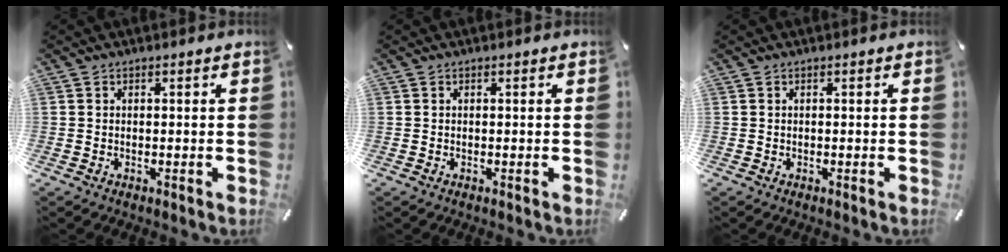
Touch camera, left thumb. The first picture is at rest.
{"total": 0.0}
{"total": 0.0}